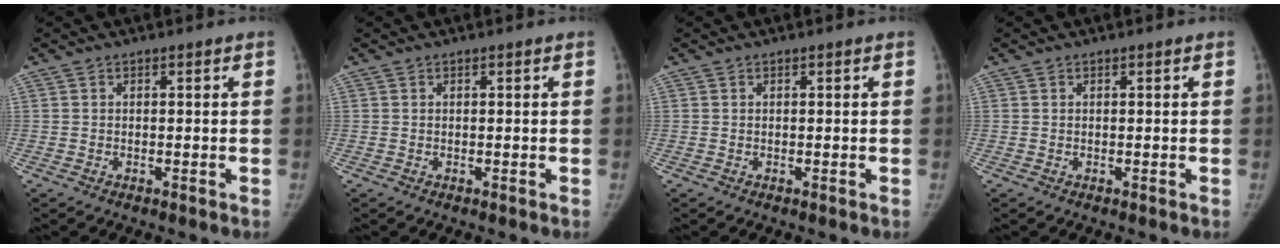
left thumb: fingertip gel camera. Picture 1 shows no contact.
{"total": 0.0}
{"total": 0.0}
{"total": 0.0}